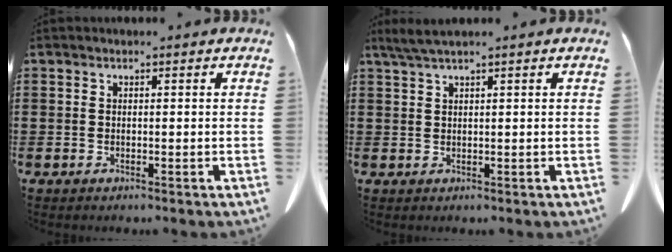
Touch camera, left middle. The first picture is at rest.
{"total": 2.0, "force": [1.5, -0.2, 1.3], "torque": [-0.027, -0.002, 0.029]}